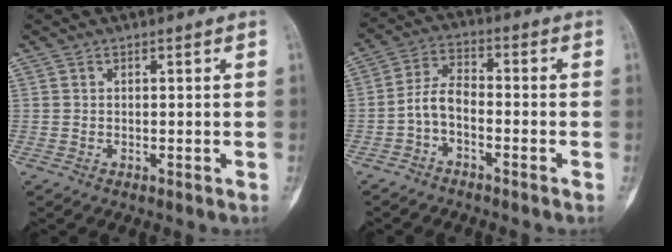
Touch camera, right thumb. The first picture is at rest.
{"total": 5.5, "force": [-2.3, 2.8, 4.1], "torque": [-0.079, 0.034, -0.054]}